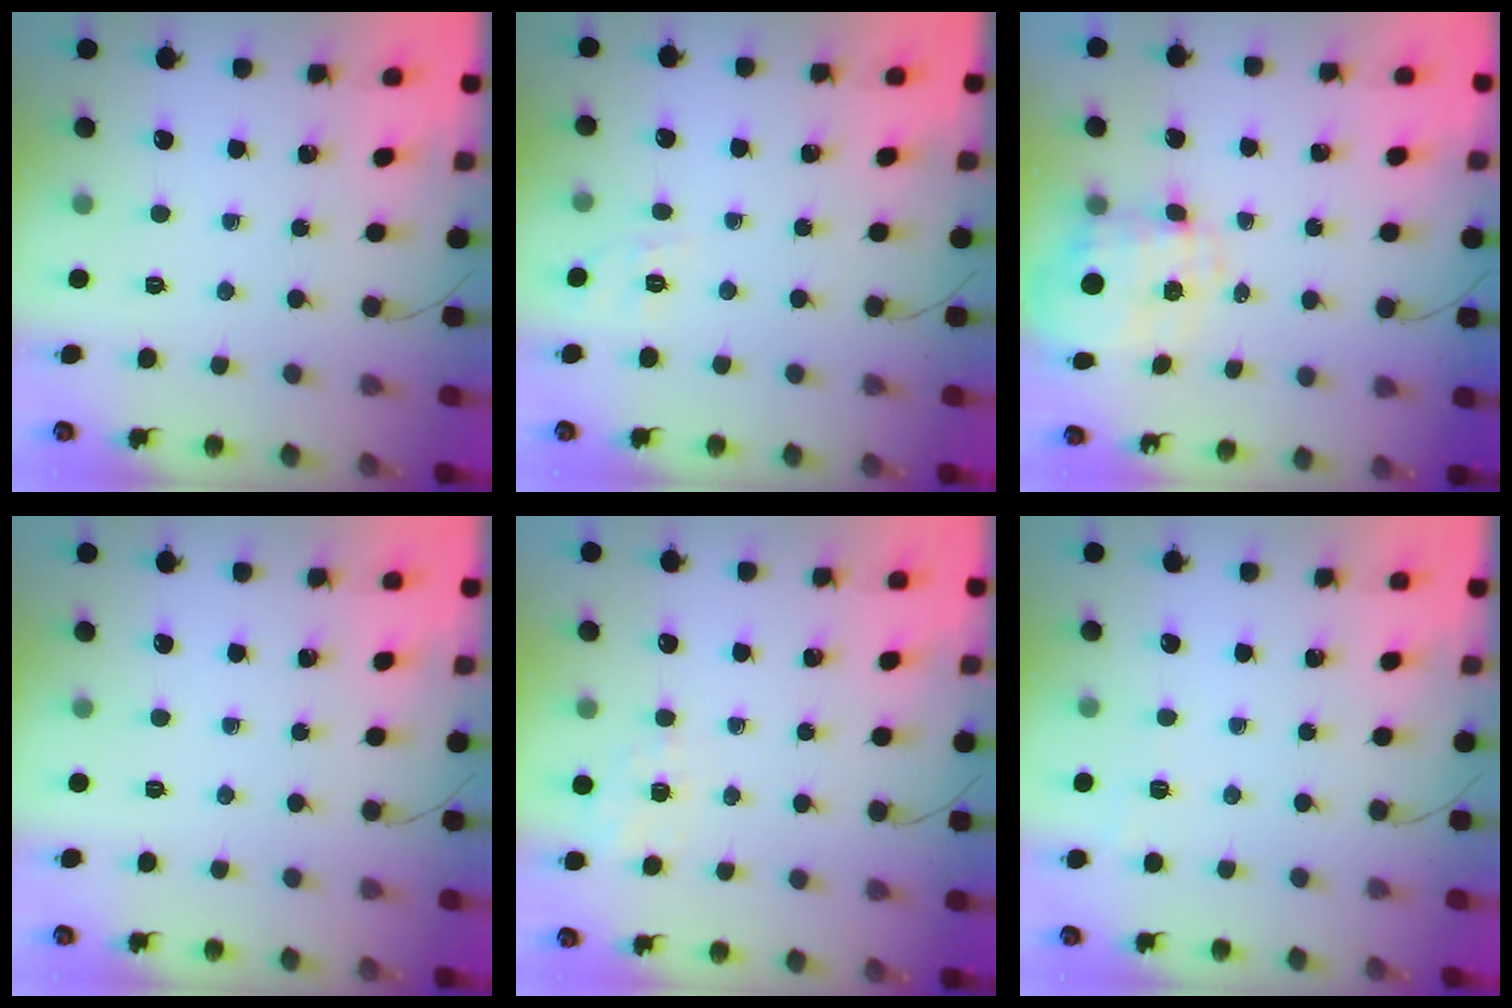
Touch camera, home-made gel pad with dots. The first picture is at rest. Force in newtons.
{"total": 1.6, "press": 0.0, "slide": 1.6}
{"total": 3.3, "press": 3.1, "slide": 1.3}
{"total": 0.0}
{"total": 1.5, "press": 0.3, "slide": 1.5}
{"total": 1.9, "press": 0.9, "slide": 1.7}